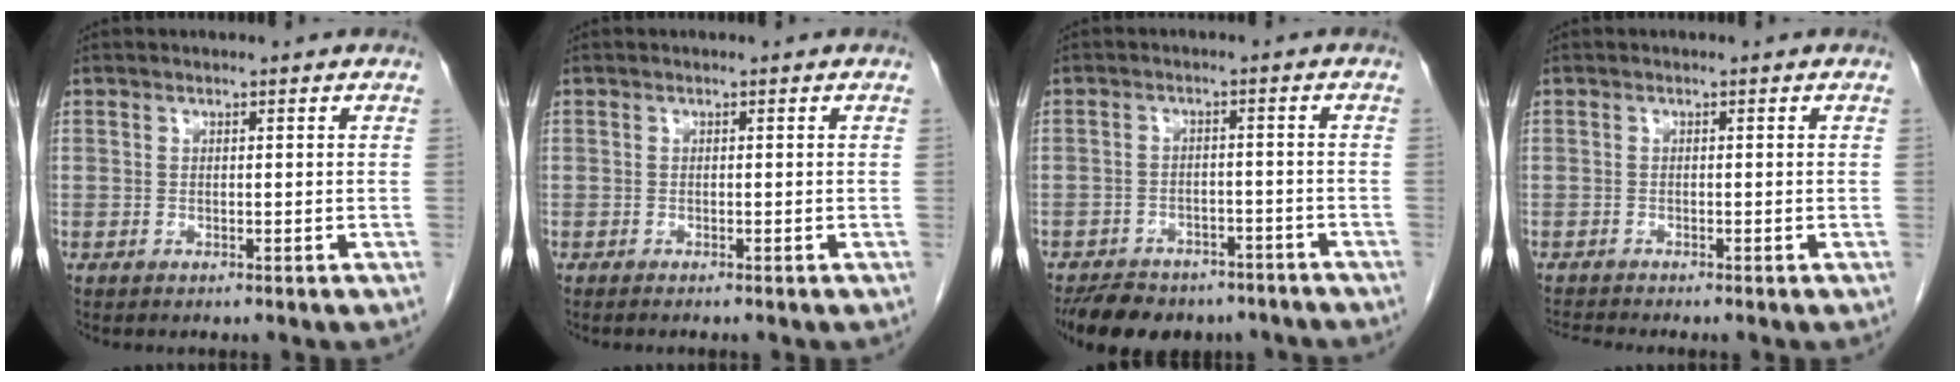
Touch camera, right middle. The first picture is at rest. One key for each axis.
{"total": 1.1, "fx": -0.9, "fy": 0.1, "fz": 0.6, "tx": -0.011, "ty": -0.002, "tz": -0.007}
{"total": 12.9, "fx": -10.4, "fy": 6.0, "fz": 4.9, "tx": -0.085, "ty": -0.002, "tz": -0.138}
{"total": 1.6, "fx": -1.4, "fy": -0.8, "fz": -0.1, "tx": -0.005, "ty": -0.011, "tz": -0.029}